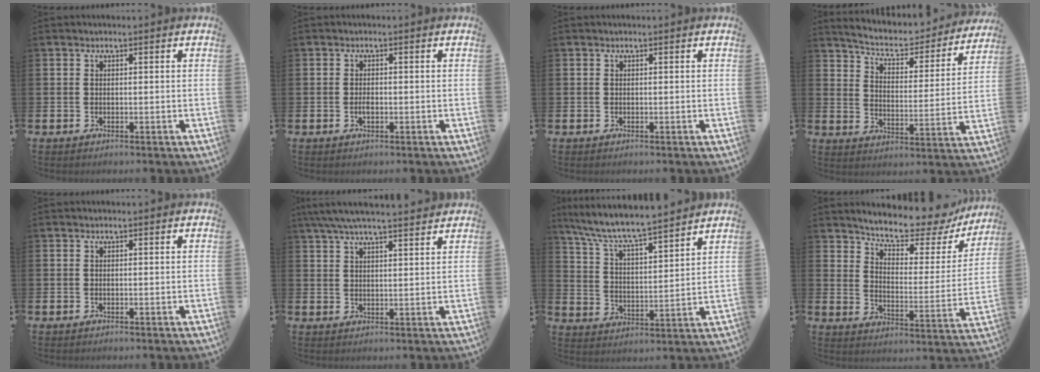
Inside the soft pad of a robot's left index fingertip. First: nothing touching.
{"total": 1.3, "force": [-0.3, 0.6, 1.1], "torque": [-0.021, 0.001, -0.007]}
{"total": 0.0}
{"total": 6.0, "force": [5.6, 1.6, 1.7], "torque": [-0.054, -0.044, 0.087]}
{"total": 0.0}
{"total": 5.8, "force": [5.3, 0.4, 2.2], "torque": [-0.050, -0.017, 0.096]}
{"total": 7.7, "force": [7.3, 0.3, 2.5], "torque": [-0.078, -0.057, 0.124]}
{"total": 8.7, "force": [7.9, 1.9, 3.3], "torque": [-0.081, -0.058, 0.130]}